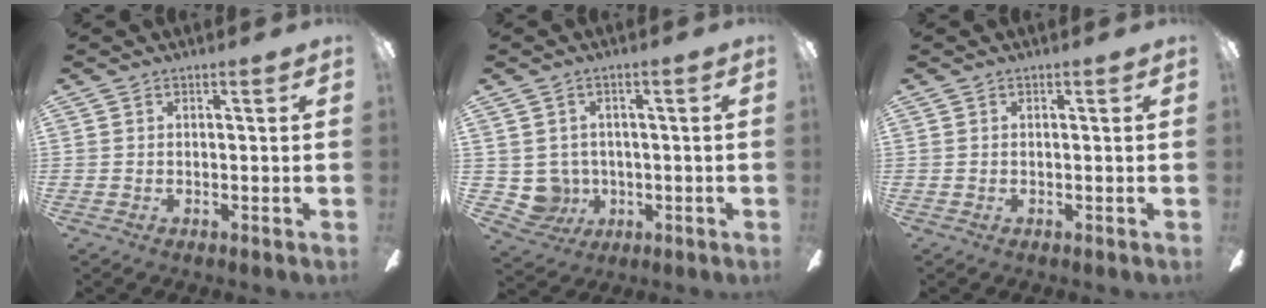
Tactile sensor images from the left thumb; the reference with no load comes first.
{"total": 5.7, "force": [0.6, 5.6, 0.9], "torque": [-0.048, -0.008, 0.015]}
{"total": 0.0}